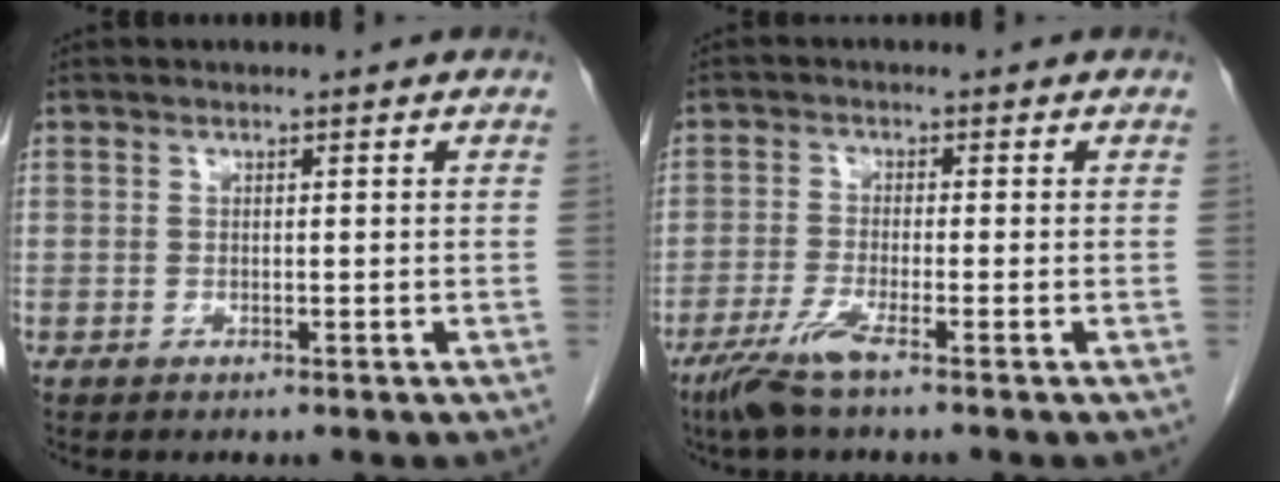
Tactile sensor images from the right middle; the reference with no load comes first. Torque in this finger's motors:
{"motor_torque": [1.21, -0.78, 0.40, 0.10]}